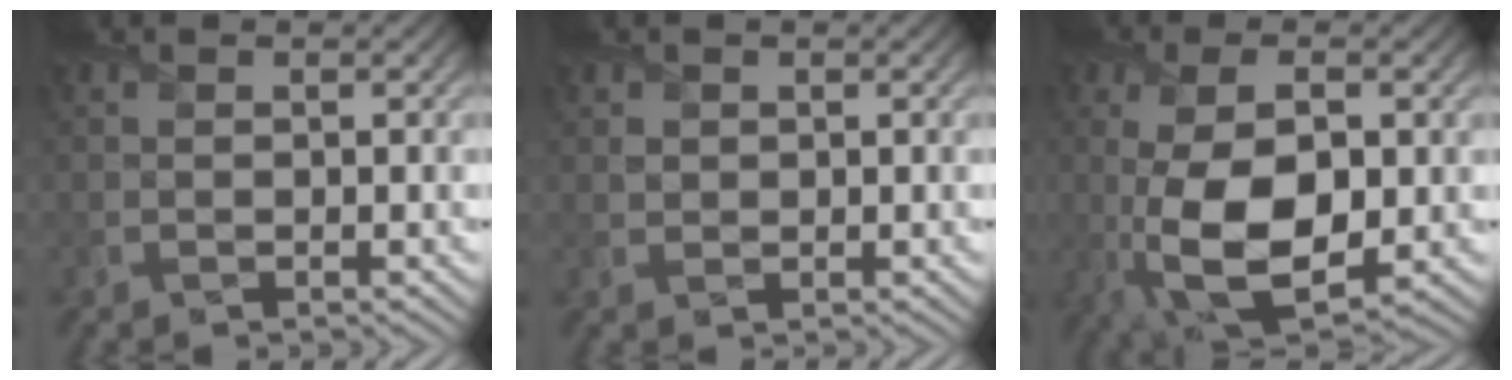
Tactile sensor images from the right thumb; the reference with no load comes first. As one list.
[{"total": 1.1, "force": [0.7, 0.8, 0.3], "torque": [-0.010, -0.003, 0.017]}, {"total": 12.4, "force": [-1.5, 6.1, 10.7], "torque": [-0.228, -0.010, -0.020]}]